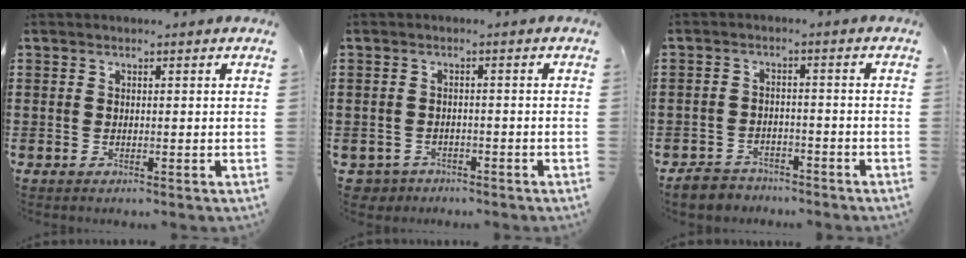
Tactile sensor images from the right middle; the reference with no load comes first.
{"total": 2.1, "force": [-1.9, 0.9, -0.2], "torque": [-0.005, 0.001, -0.044]}
{"total": 3.7, "force": [-3.5, 1.1, 0.0], "torque": [-0.014, 0.003, -0.077]}